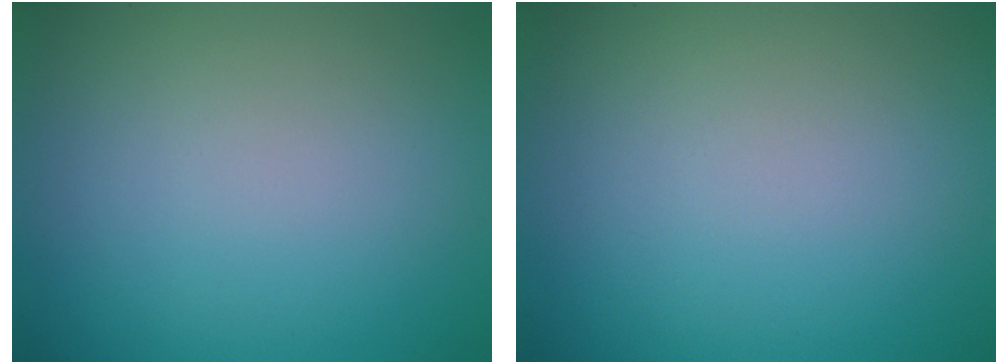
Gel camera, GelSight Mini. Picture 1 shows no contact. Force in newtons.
{"total": 0.0}